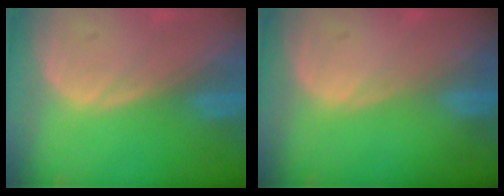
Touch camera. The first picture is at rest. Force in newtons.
{"total": 0.0}